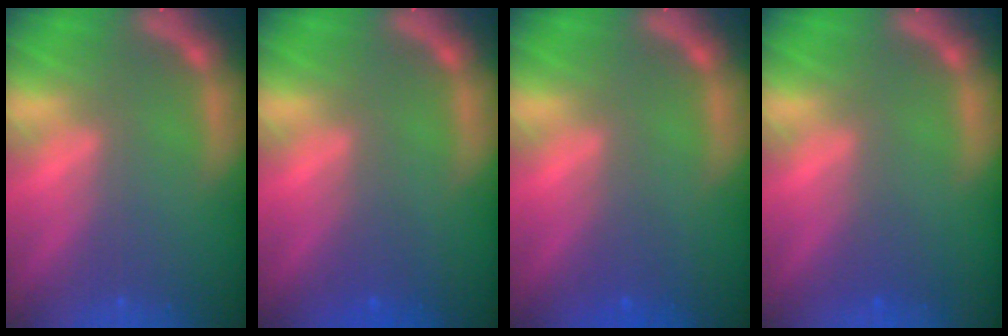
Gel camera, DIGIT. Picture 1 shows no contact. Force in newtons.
{"total": 1.5}
{"total": 1.5}
{"total": 1.0}